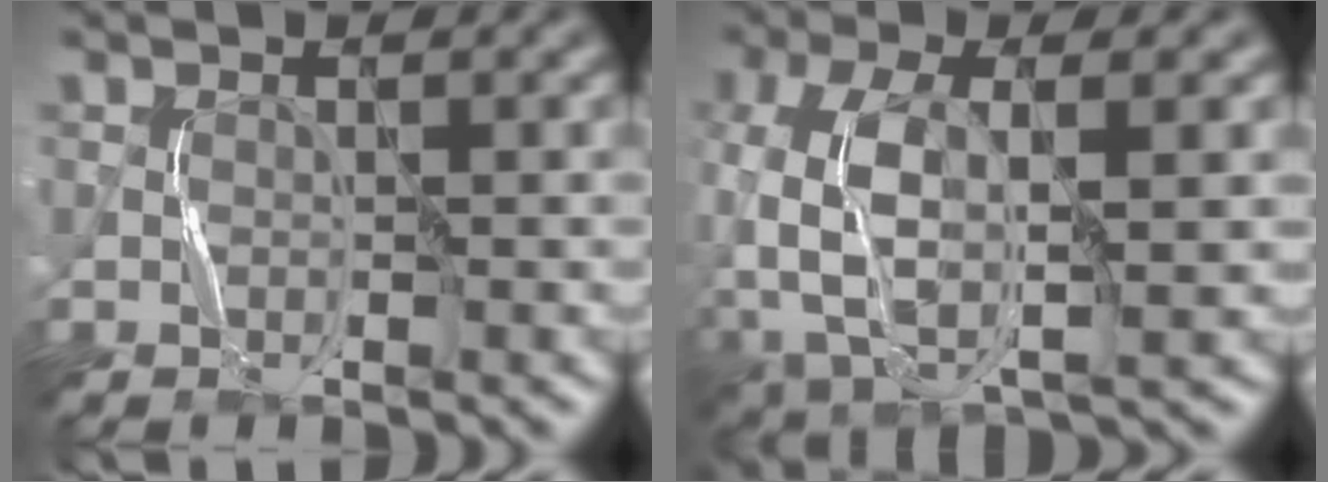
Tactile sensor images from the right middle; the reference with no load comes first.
{"total": 8.5, "force": [-1.2, 4.6, 7.1], "torque": [-0.175, -0.003, -0.026]}